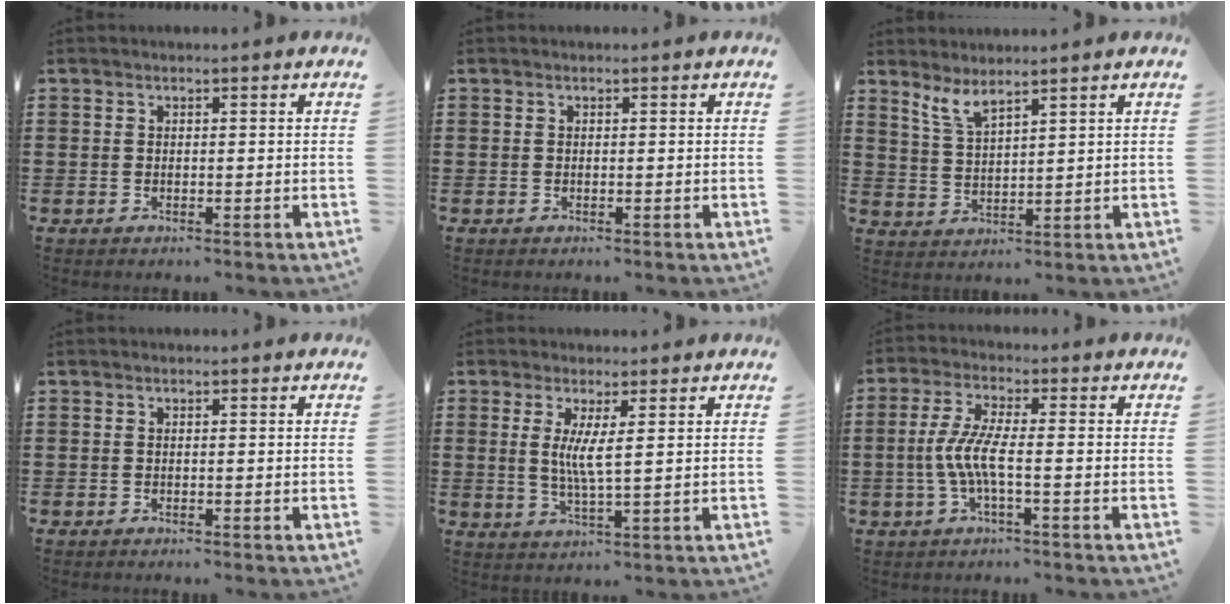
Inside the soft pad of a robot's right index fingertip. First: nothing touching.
{"total": 0.0}
{"total": 3.7, "force": [3.1, 0.7, 2.0], "torque": [-0.047, -0.004, 0.056]}
{"total": 0.0}
{"total": 4.2, "force": [1.0, 0.2, 4.1], "torque": [-0.082, -0.005, 0.016]}
{"total": 6.0, "force": [-1.5, 0.9, 5.7], "torque": [-0.137, -0.014, -0.039]}